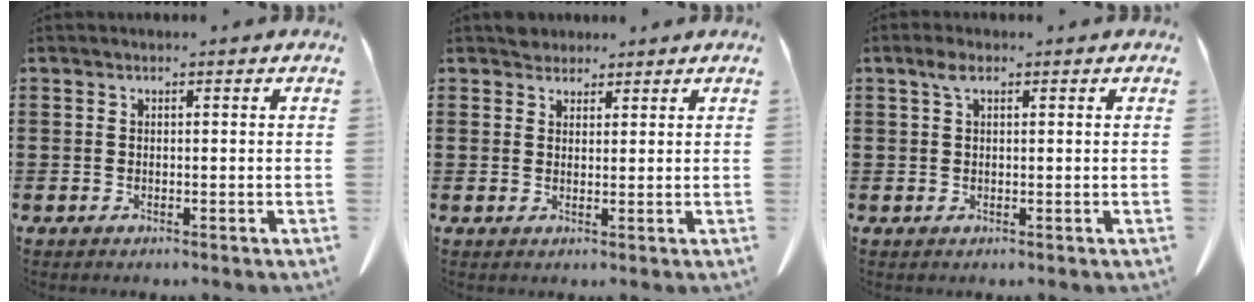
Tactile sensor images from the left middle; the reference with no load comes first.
{"total": 2.2, "force": [2.0, 0.8, 0.0], "torque": [0.001, 0.000, 0.040]}
{"total": 2.2, "force": [0.9, 0.8, 1.9], "torque": [-0.041, 0.004, 0.015]}